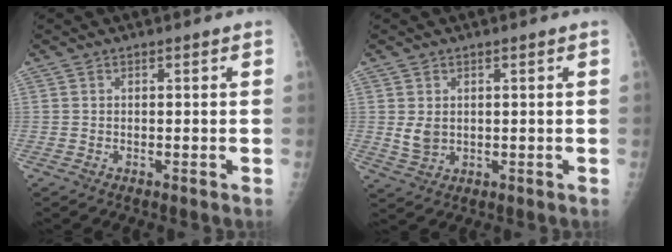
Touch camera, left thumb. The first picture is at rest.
{"total": 3.3, "force": [0.6, 2.5, 2.1], "torque": [-0.031, -0.010, 0.018]}